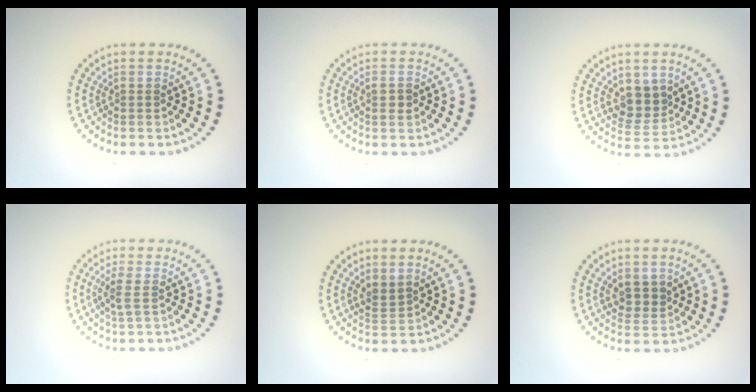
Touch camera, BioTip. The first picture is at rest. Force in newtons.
{"total": 1.2, "press": 1.2, "slide": 0.4}
{"total": 2.9, "press": 2.5, "slide": 1.4}
{"total": 1.4, "press": 1.2, "slide": 0.8}
{"total": 1.5, "press": 1.2, "slide": 0.9}
{"total": 2.2, "press": 2.0, "slide": 0.9}